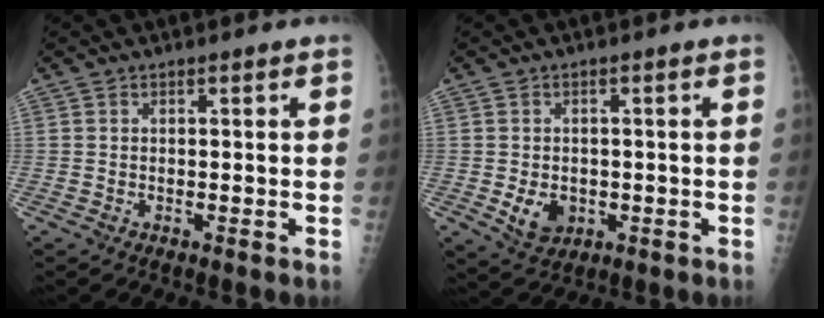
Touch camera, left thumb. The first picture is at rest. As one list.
[{"total": 5.0, "force": [-1.0, 3.9, 3.0], "torque": [-0.035, -0.002, -0.005]}]